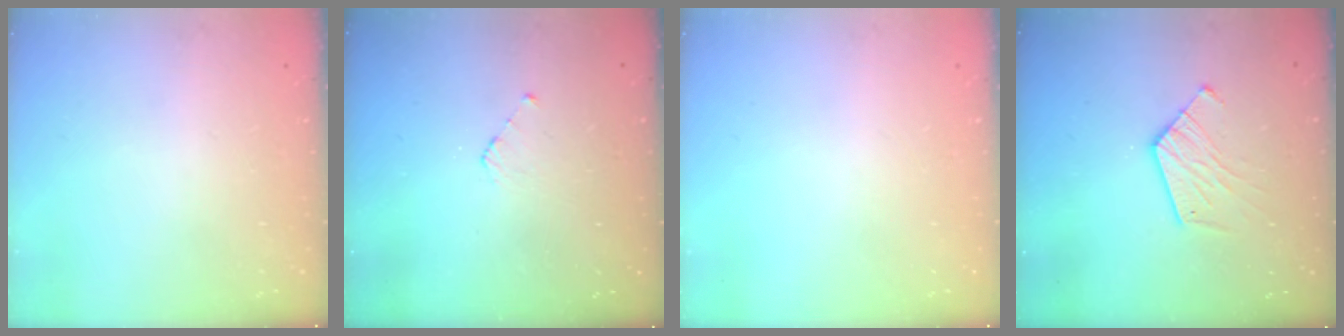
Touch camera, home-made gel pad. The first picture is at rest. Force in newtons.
{"total": 3.9, "press": 3.9, "slide": 0.2}
{"total": 0.0}
{"total": 9.8, "press": 9.7, "slide": 0.6}